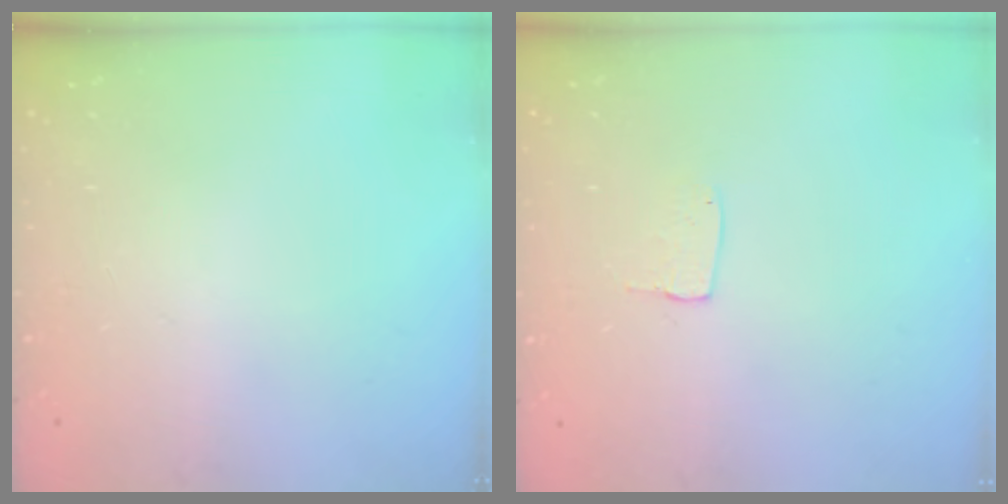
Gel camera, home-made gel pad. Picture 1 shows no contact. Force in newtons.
{"total": 3.4, "press": 3.4, "slide": 0.2}